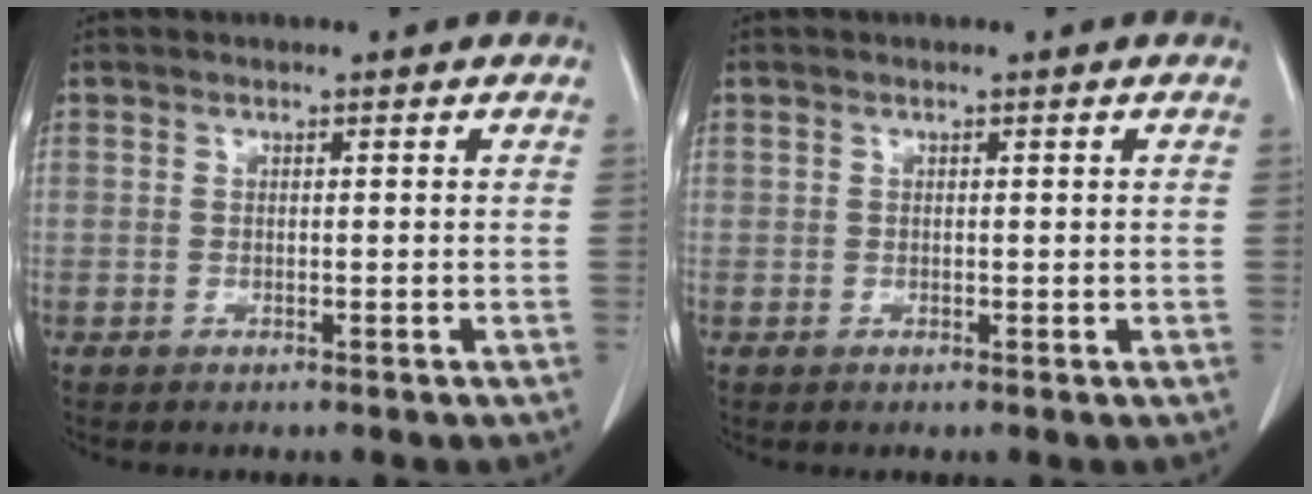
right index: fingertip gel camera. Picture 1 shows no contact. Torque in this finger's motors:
{"motor_torque": [-0.03, 0.00, -0.02, 0.00]}